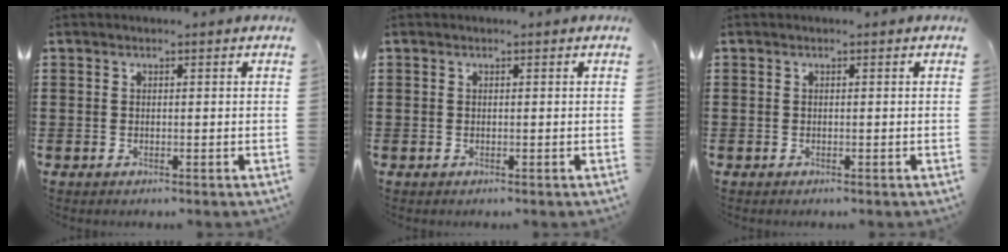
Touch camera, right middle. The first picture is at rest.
{"total": 0.0}
{"total": 0.0}